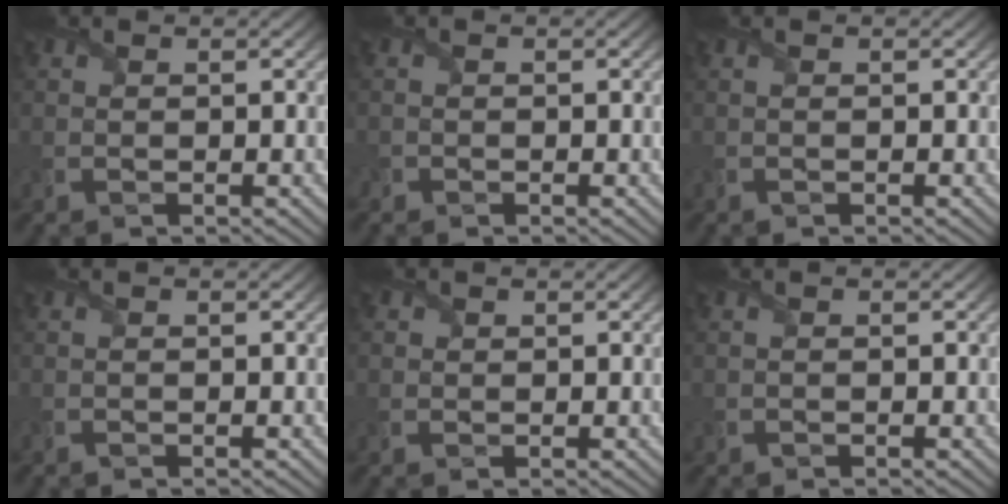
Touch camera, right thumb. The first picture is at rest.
{"total": 0.8, "force": [-0.6, 0.5, -0.1], "torque": [0.005, -0.006, -0.015]}
{"total": 0.0}
{"total": 0.0}
{"total": 1.5, "force": [0.7, 1.3, 0.3], "torque": [-0.008, -0.004, 0.010]}
{"total": 0.0}